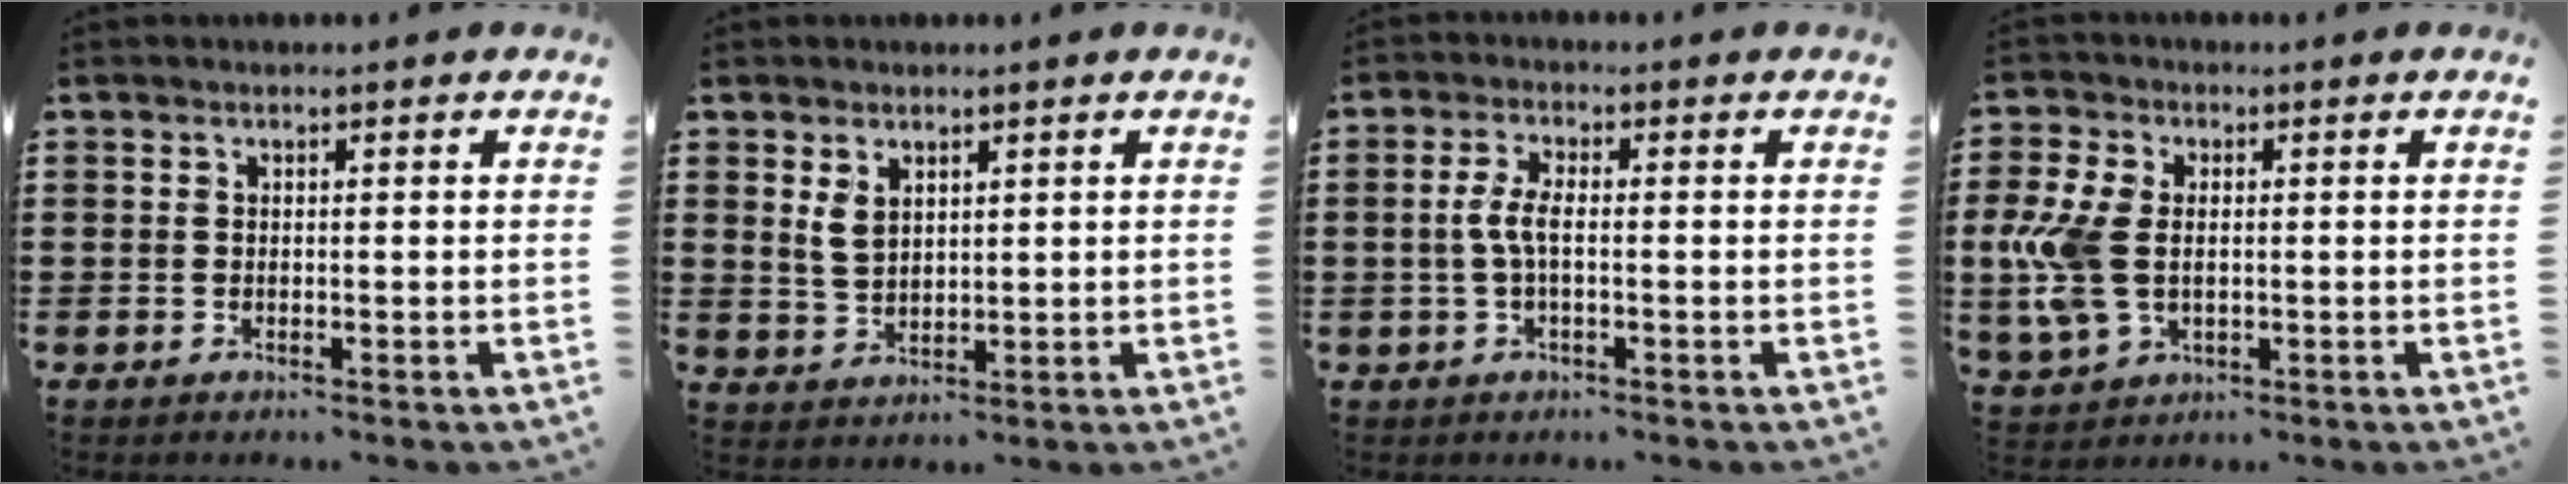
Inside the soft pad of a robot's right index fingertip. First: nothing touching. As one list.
[{"total": 3.3, "force": [1.6, 2.1, 2.0], "torque": [-0.046, 0.007, 0.030]}, {"total": 3.9, "force": [-0.4, 1.1, 3.7], "torque": [-0.089, -0.003, -0.017]}, {"total": 8.4, "force": [-0.2, 5.4, 6.5], "torque": [-0.178, -0.002, -0.014]}]